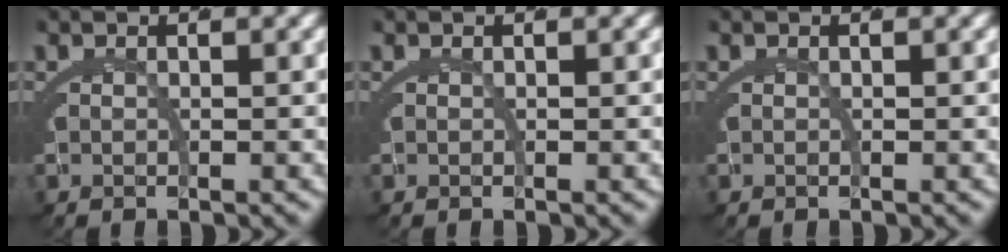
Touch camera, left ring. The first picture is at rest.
{"total": 0.0}
{"total": 0.0}